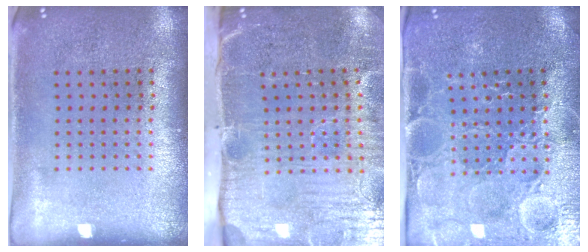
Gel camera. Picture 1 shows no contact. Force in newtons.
{"total": 5.4, "press": 4.4, "slide": 3.1}
{"total": 3.7, "press": 3.6, "slide": 0.7}